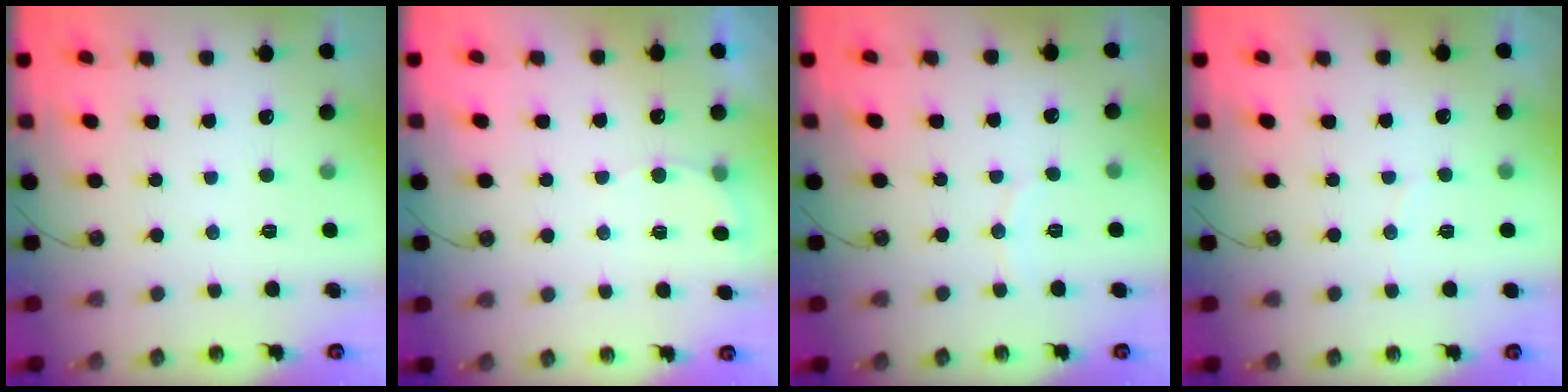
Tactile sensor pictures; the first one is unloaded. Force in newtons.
{"total": 4.0, "press": 3.9, "slide": 0.9}
{"total": 3.9, "press": 3.9, "slide": 0.5}
{"total": 1.8, "press": 1.5, "slide": 1.1}